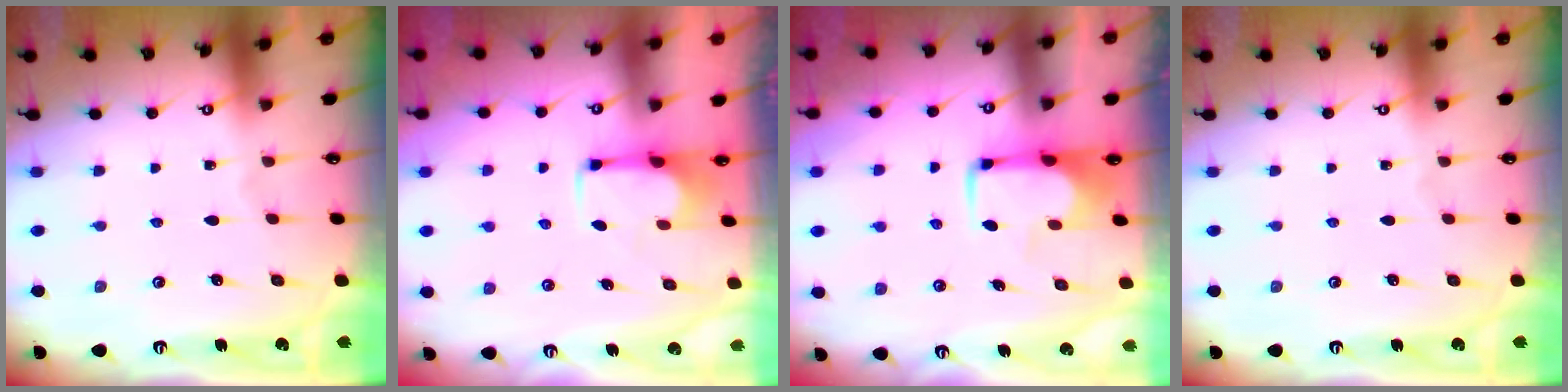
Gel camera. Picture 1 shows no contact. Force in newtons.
{"total": 2.7, "press": 2.6, "slide": 0.9}
{"total": 1.7, "press": 1.6, "slide": 0.4}
{"total": 0.0}